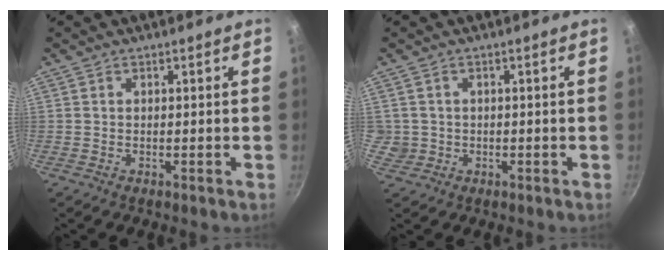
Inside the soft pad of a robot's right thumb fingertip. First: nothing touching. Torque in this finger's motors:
{"motor_torque": [0.44, 0.43, 0.76, 0.53, 0.24]}